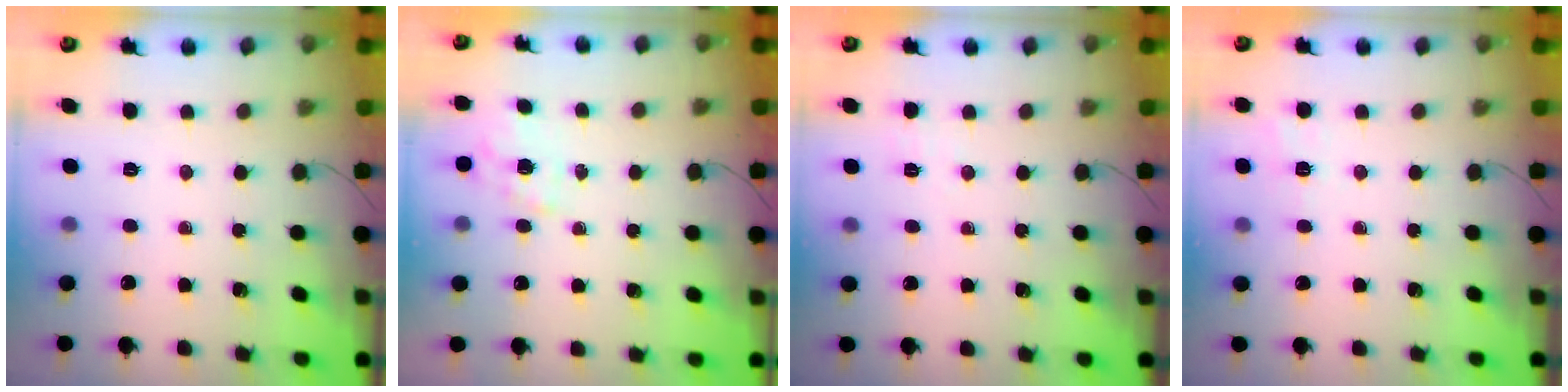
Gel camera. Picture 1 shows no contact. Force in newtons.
{"total": 1.0, "press": 0.7, "slide": 0.7}
{"total": 1.4, "press": 0.5, "slide": 1.3}
{"total": 1.9, "press": 0.5, "slide": 1.9}